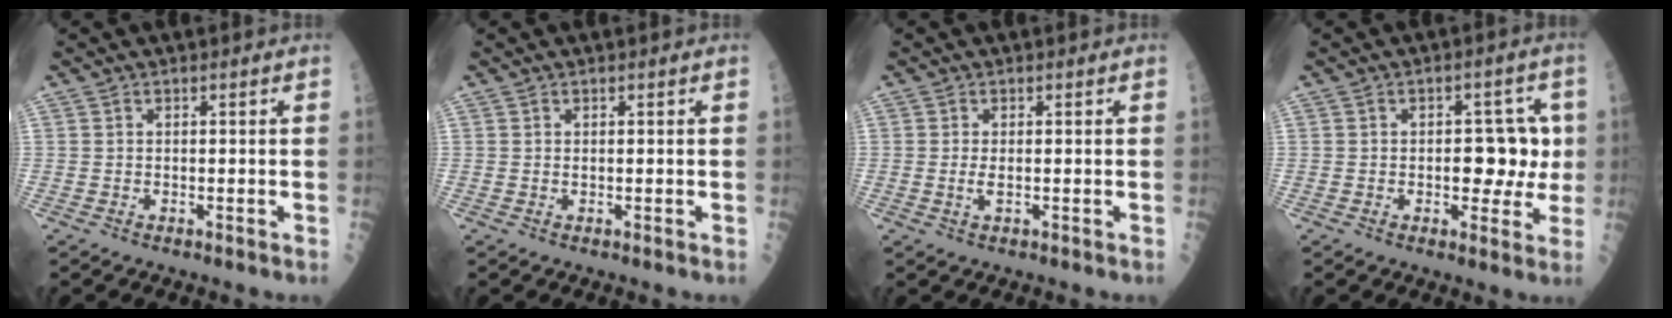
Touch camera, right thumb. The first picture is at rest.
{"total": 0.0}
{"total": 1.5, "force": [-0.1, 0.5, 1.4], "torque": [-0.031, -0.003, -0.002]}
{"total": 7.9, "force": [0.0, 4.8, 6.3], "torque": [-0.035, 0.014, -0.001]}